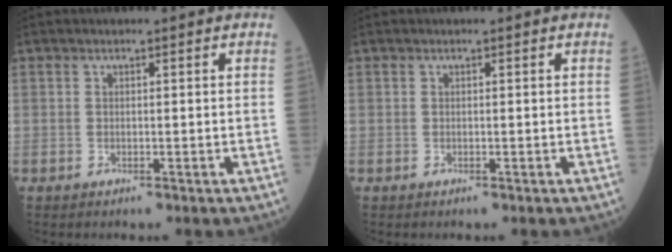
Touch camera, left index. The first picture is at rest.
{"total": 0.0}